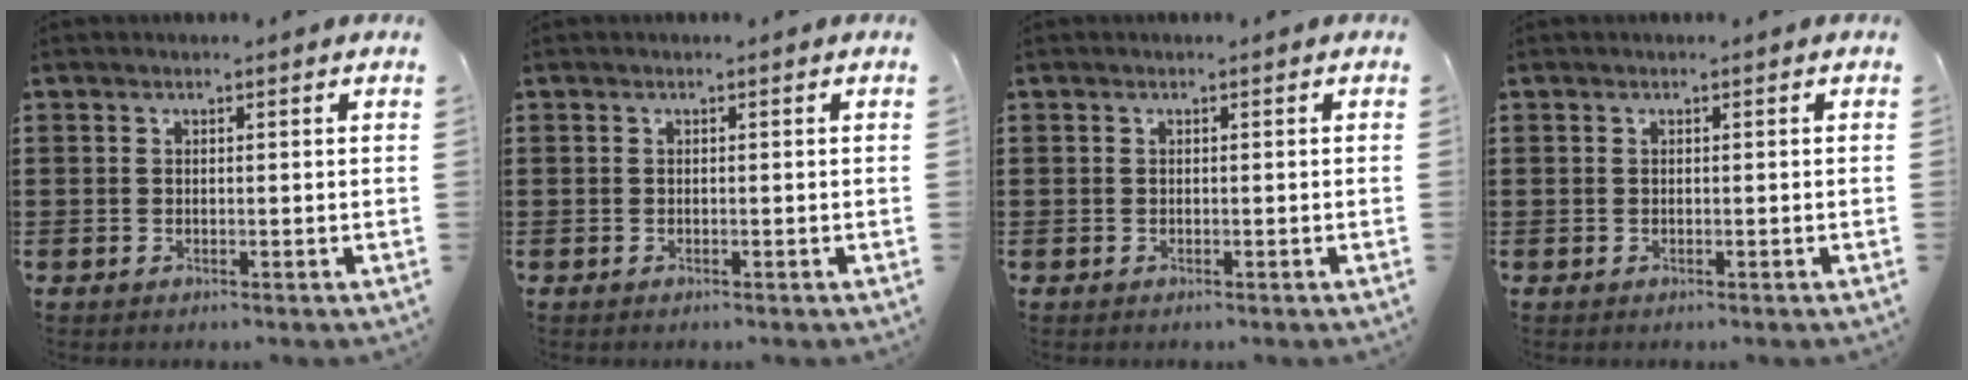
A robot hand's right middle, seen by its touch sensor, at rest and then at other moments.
{"total": 0.0}
{"total": 0.0}
{"total": 0.0}